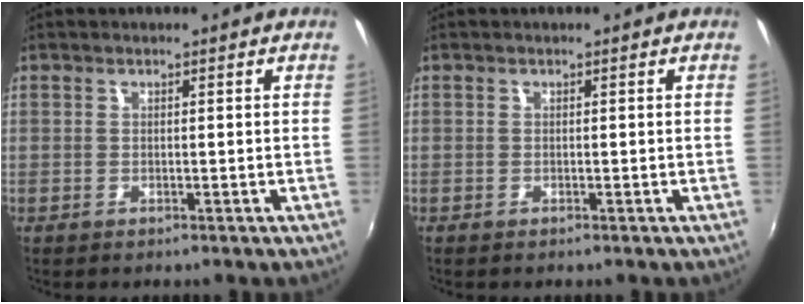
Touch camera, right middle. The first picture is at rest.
{"total": 0.0}